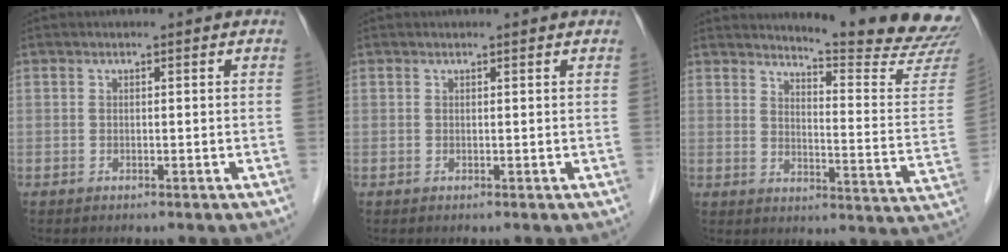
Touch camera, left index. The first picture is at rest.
{"total": 1.1, "force": [1.1, 0.0, 0.2], "torque": [-0.012, 0.006, 0.013]}
{"total": 17.9, "force": [17.3, -0.8, 4.3], "torque": [-0.061, -0.139, 0.195]}